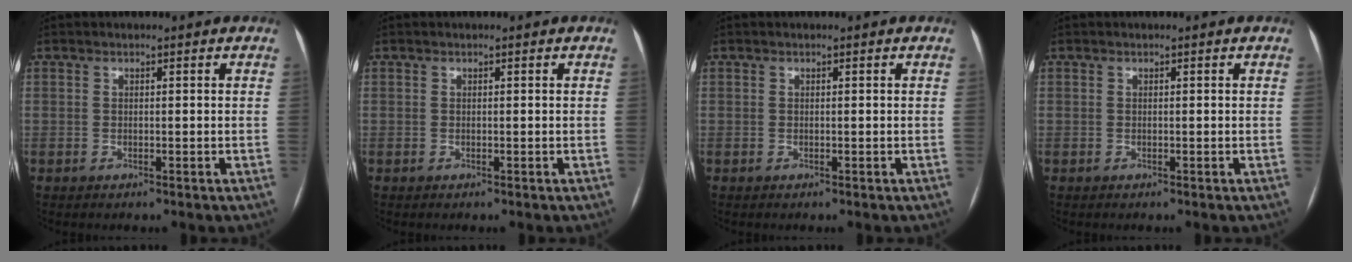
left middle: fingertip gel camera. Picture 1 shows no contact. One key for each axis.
{"total": 0.0}
{"total": 0.0}
{"total": 0.0}